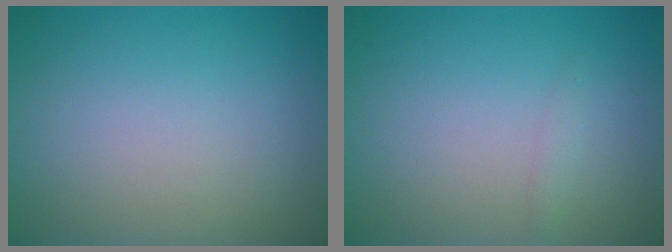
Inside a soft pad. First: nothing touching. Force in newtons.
{"total": 0.6, "press": 0.6, "slide": 0.0}